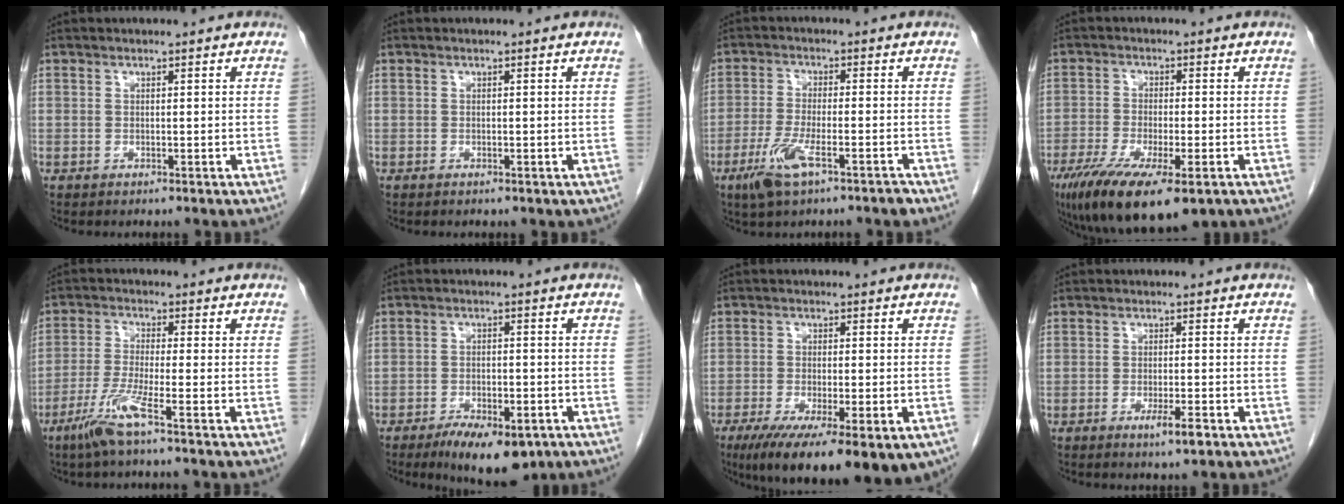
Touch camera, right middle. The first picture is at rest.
{"total": 0.7, "force": [-0.5, 0.4, 0.4], "torque": [-0.011, -0.002, -0.003]}
{"total": 7.1, "force": [-4.2, 1.4, 5.6], "torque": [-0.115, -0.012, -0.072]}
{"total": 15.1, "force": [-9.4, 3.8, 11.1], "torque": [-0.195, -0.040, -0.150]}
{"total": 5.9, "force": [-3.5, -0.7, 4.6], "torque": [-0.098, -0.015, -0.075]}
{"total": 9.8, "force": [-6.4, 3.5, 6.6], "torque": [-0.095, -0.009, -0.094]}
{"total": 16.8, "force": [-10.3, 4.1, 12.7], "torque": [-0.166, -0.034, -0.151]}
{"total": 3.1, "force": [-1.7, 0.1, 2.6], "torque": [-0.047, -0.007, -0.026]}